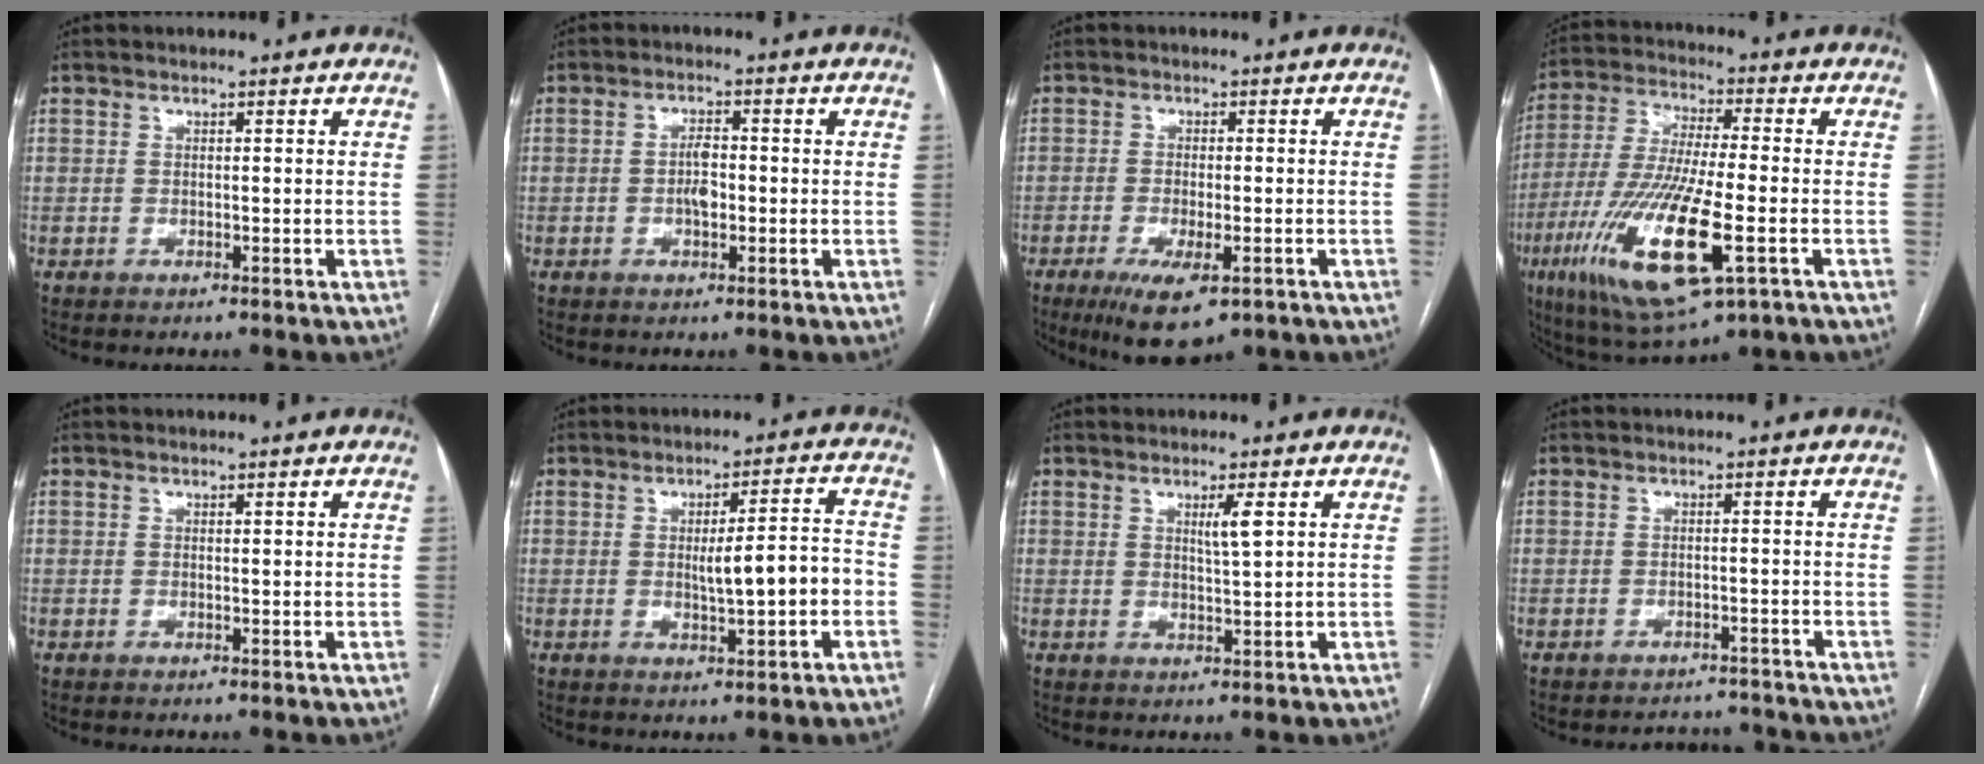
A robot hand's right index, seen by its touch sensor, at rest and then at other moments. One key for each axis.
{"total": 3.1, "fx": -0.5, "fy": 1.2, "fz": 2.8, "tx": -0.050, "ty": 0.004, "tz": -0.009}
{"total": 7.9, "fx": -4.3, "fy": 2.4, "fz": 6.2, "tx": -0.106, "ty": -0.018, "tz": -0.064}
{"total": 18.3, "fx": -6.5, "fy": 3.1, "fz": 16.9, "tx": -0.361, "ty": -0.037, "tz": -0.112}
{"total": 0.0}
{"total": 7.0, "fx": -1.1, "fy": 0.7, "fz": 6.9, "tx": -0.102, "ty": 0.011, "tz": -0.012}
{"total": 2.7, "fx": 1.1, "fy": -0.1, "fz": 2.5, "tx": -0.046, "ty": -0.004, "tz": 0.020}
{"total": 3.9, "fx": -3.7, "fy": 1.0, "fz": -0.8, "tx": 0.013, "ty": 0.007, "tz": -0.047}